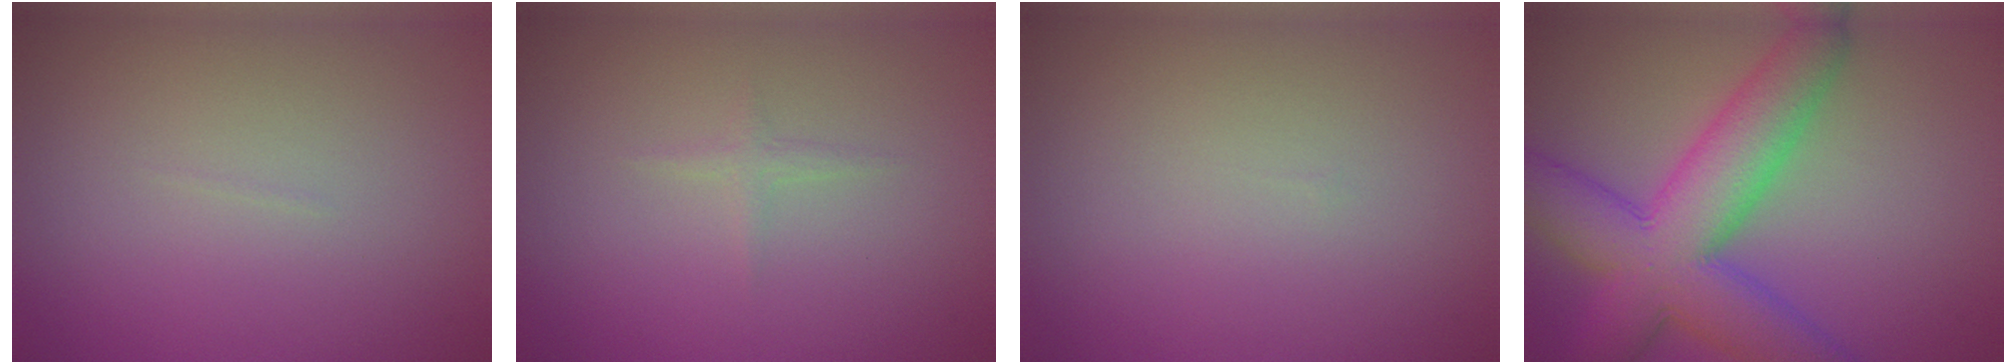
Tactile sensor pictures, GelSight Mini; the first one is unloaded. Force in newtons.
{"total": 0.7, "press": 0.7, "slide": 0.1}
{"total": 0.0}
{"total": 10.3, "press": 10.3, "slide": 0.3}